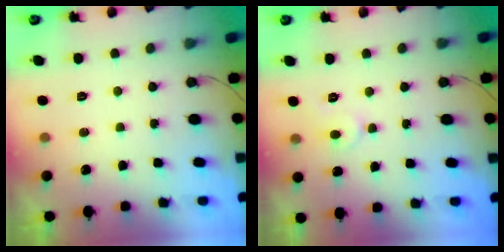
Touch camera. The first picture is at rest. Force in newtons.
{"total": 3.6, "press": 3.6, "slide": 0.3}